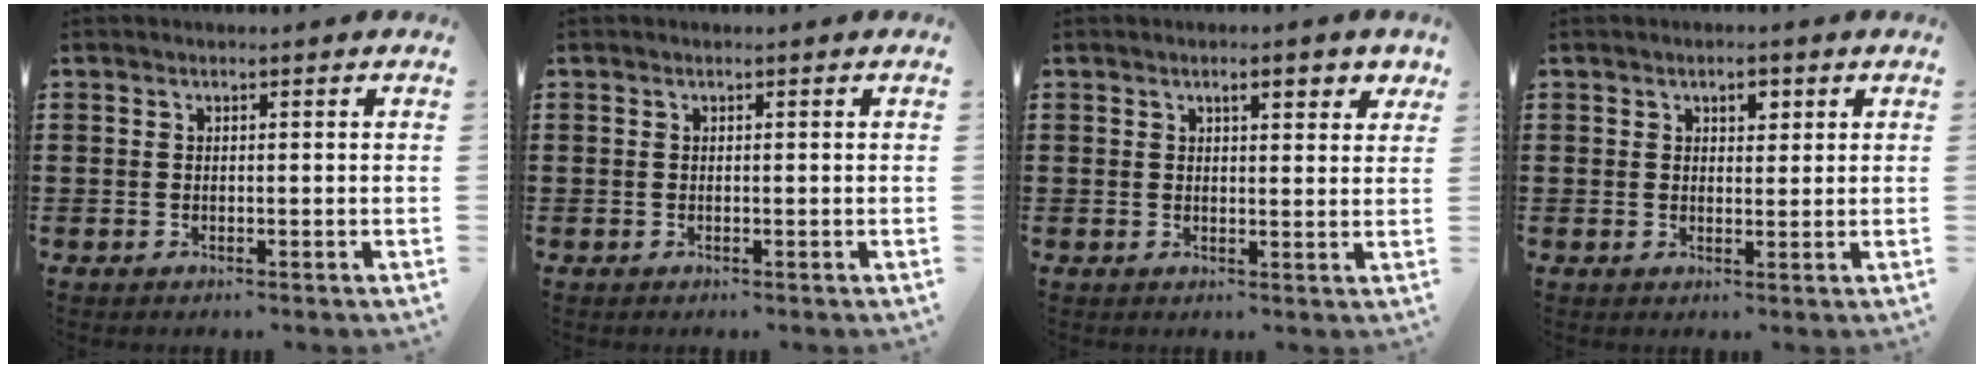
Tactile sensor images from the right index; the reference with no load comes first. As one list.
[{"total": 0.0}, {"total": 3.1, "force": [1.8, 0.9, 2.4], "torque": [-0.033, 0.001, 0.026]}, {"total": 2.2, "force": [1.2, 1.2, 1.3], "torque": [-0.014, 0.000, 0.018]}]